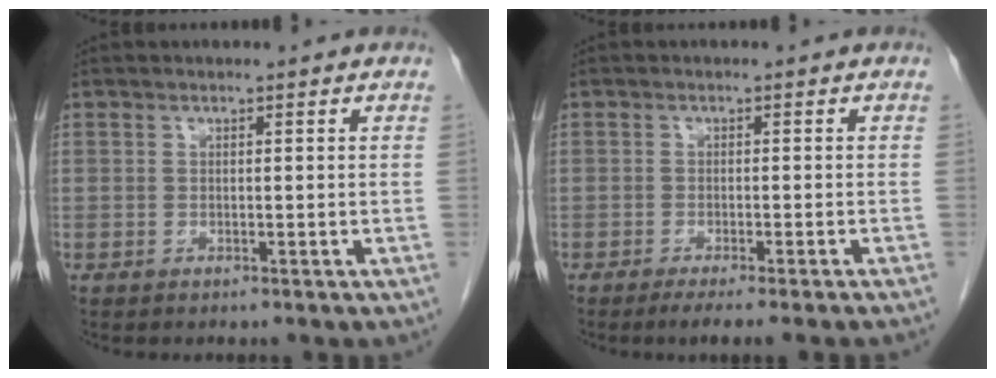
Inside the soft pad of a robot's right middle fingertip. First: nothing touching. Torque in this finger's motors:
{"motor_torque": [0.03, -0.02, 0.03, 0.03]}